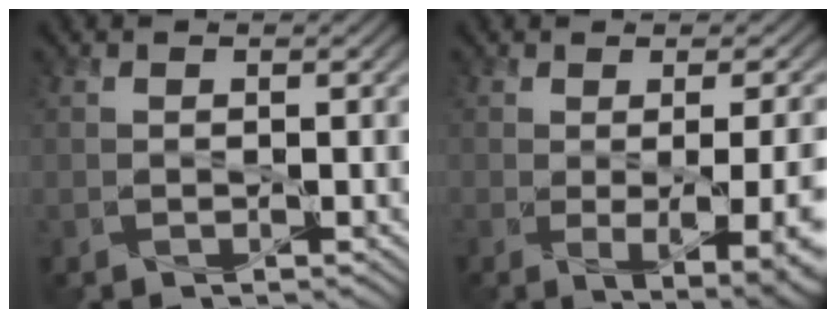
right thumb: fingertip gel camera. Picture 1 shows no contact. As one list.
[{"total": 9.4, "force": [-1.6, 3.9, 8.4], "torque": [-0.088, -0.022, 0.006]}]